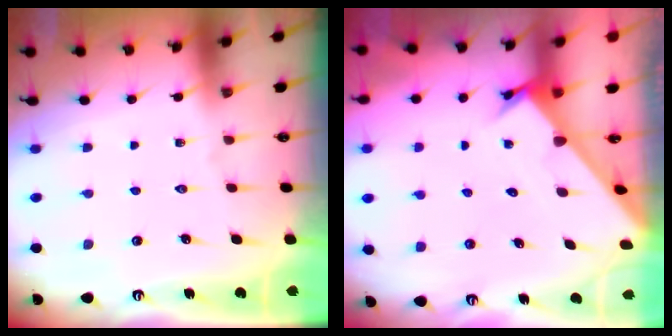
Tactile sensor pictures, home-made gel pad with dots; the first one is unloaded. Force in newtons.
{"total": 2.4, "press": 2.4, "slide": 0.0}